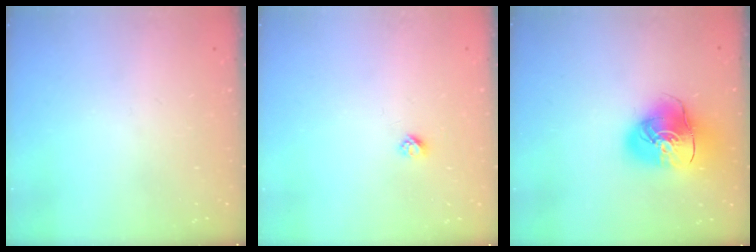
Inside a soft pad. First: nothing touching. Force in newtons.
{"total": 2.7, "press": 2.6, "slide": 0.3}
{"total": 13.8, "press": 13.6, "slide": 2.0}